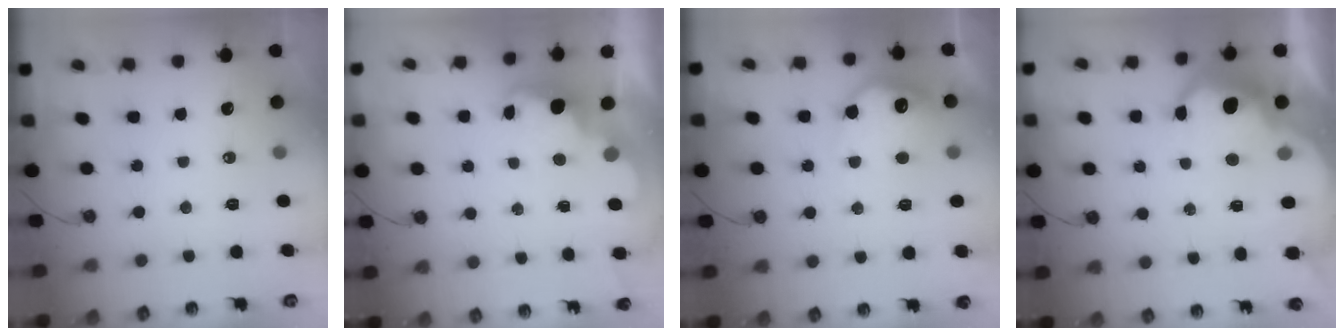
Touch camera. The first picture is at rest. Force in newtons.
{"total": 2.4, "press": 2.3, "slide": 0.5}
{"total": 14.2, "press": 14.2, "slide": 0.8}
{"total": 11.7, "press": 11.6, "slide": 0.7}